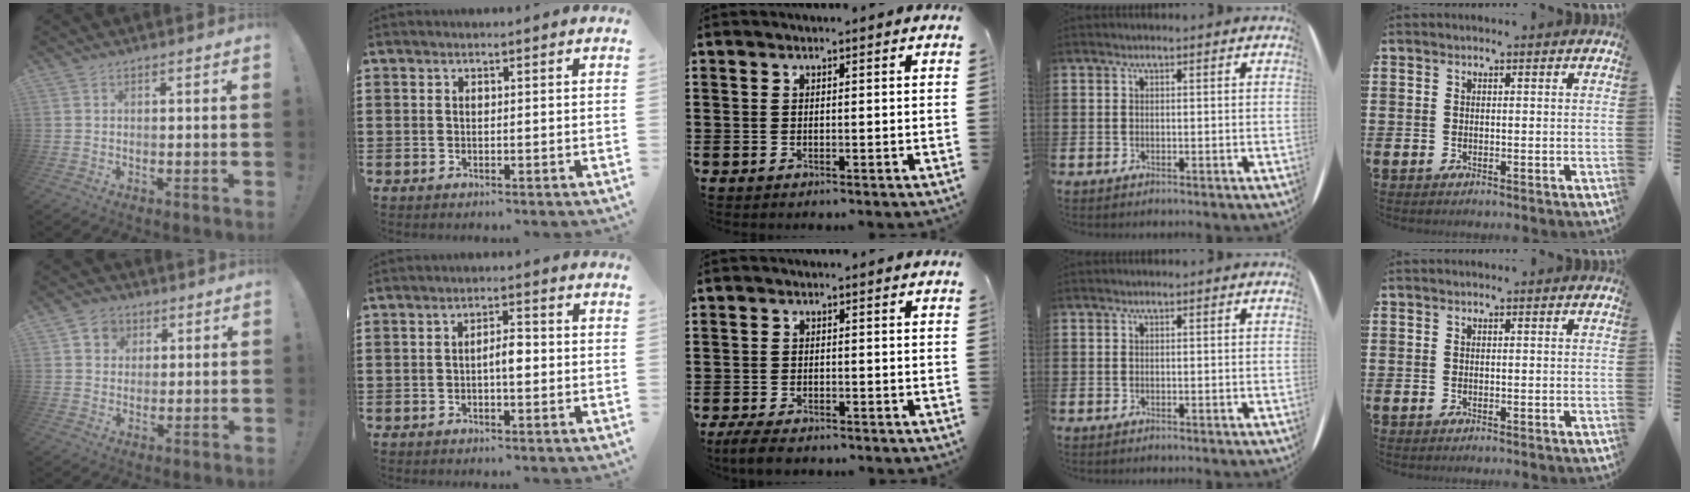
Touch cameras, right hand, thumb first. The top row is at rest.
{"thumb": {"total": 5.7, "force": [2.3, 5.0, 1.4], "torque": [-0.014, -0.010, 0.043]}, "index": {"total": 3.4, "force": [-0.5, 1.1, 3.1], "torque": [-0.057, 0.007, -0.011]}, "middle": {"total": 2.4, "force": [-2.2, 0.5, 1.0], "torque": [-0.025, 0.000, -0.046]}}